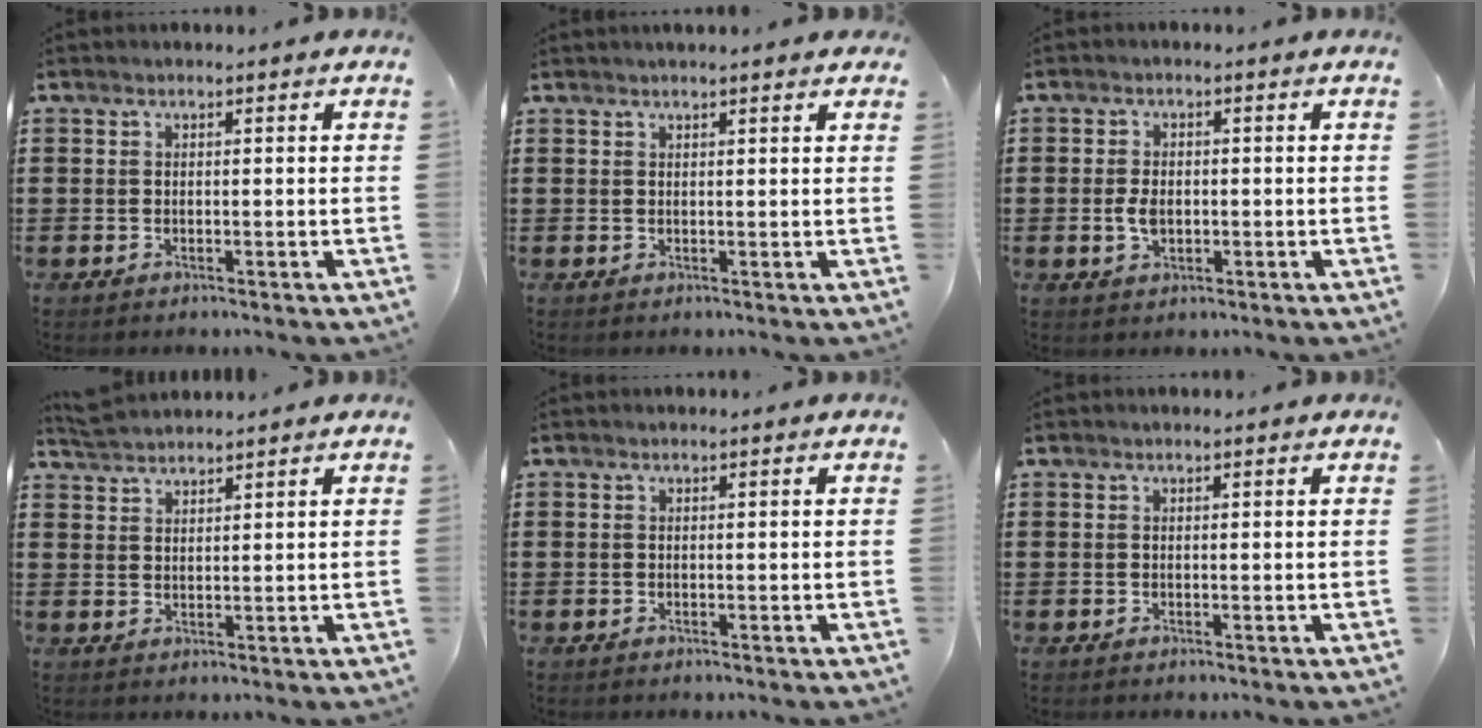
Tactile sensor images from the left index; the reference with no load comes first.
{"total": 1.1, "force": [1.0, 0.0, 0.4], "torque": [-0.011, 0.001, 0.019]}
{"total": 3.2, "force": [-0.3, 2.0, 2.5], "torque": [-0.065, -0.001, -0.010]}
{"total": 3.0, "force": [3.0, 0.1, 0.4], "torque": [-0.017, -0.002, 0.058]}
{"total": 0.0}
{"total": 0.0}